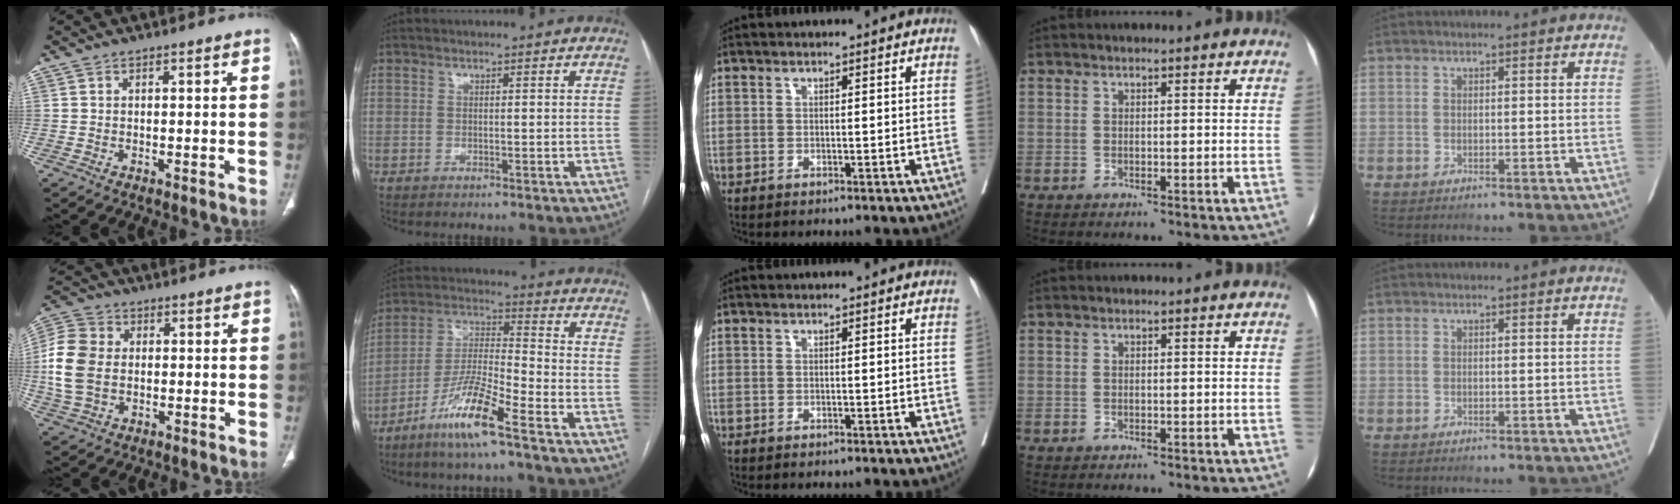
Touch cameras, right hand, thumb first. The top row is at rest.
{"thumb": {"total": 11.5, "force": [-0.3, 8.5, 7.8], "torque": [-0.167, 0.013, -0.010]}, "index": {"total": 11.6, "force": [-7.3, 0.2, 9.0], "torque": [-0.181, -0.024, -0.149]}}